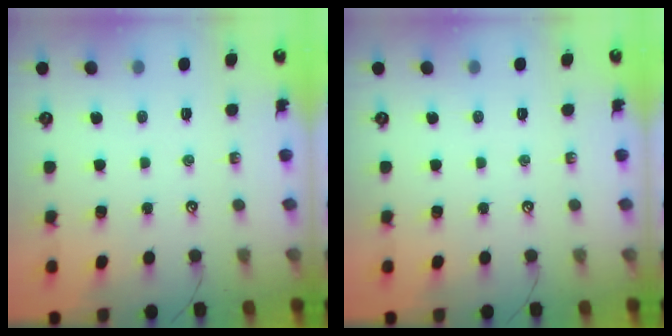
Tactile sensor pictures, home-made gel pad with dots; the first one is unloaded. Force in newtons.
{"total": 0.0}